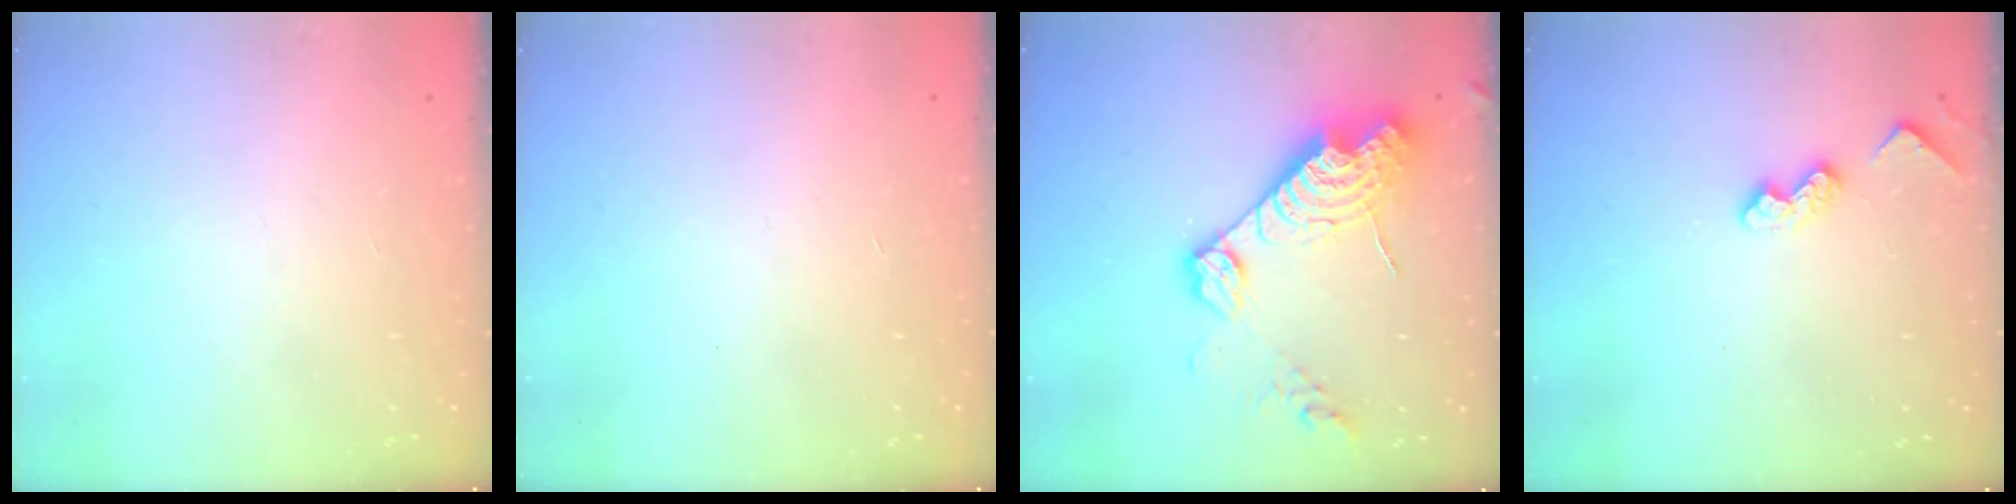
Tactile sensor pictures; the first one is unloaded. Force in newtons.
{"total": 0.0}
{"total": 17.0, "press": 16.9, "slide": 2.0}
{"total": 5.3, "press": 5.2, "slide": 0.8}